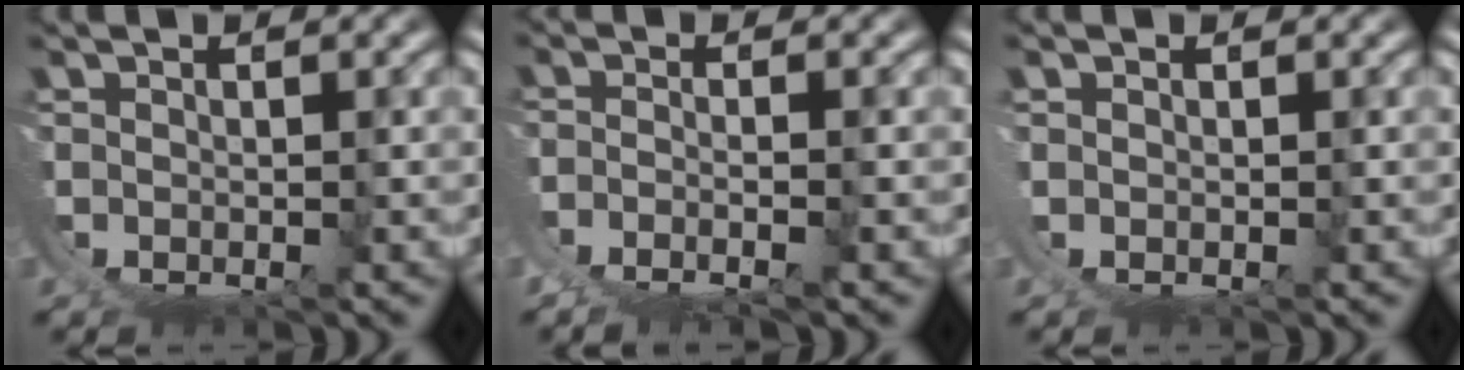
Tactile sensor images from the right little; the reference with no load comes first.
{"total": 3.0, "force": [-0.8, 1.2, 2.7], "torque": [-0.057, -0.016, -0.003]}
{"total": 0.6, "force": [0.5, 0.2, -0.2], "torque": [0.005, 0.003, 0.003]}